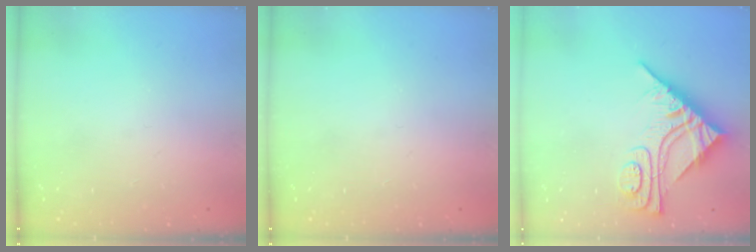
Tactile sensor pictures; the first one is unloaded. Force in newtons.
{"total": 0.0}
{"total": 10.6, "press": 10.5, "slide": 1.0}